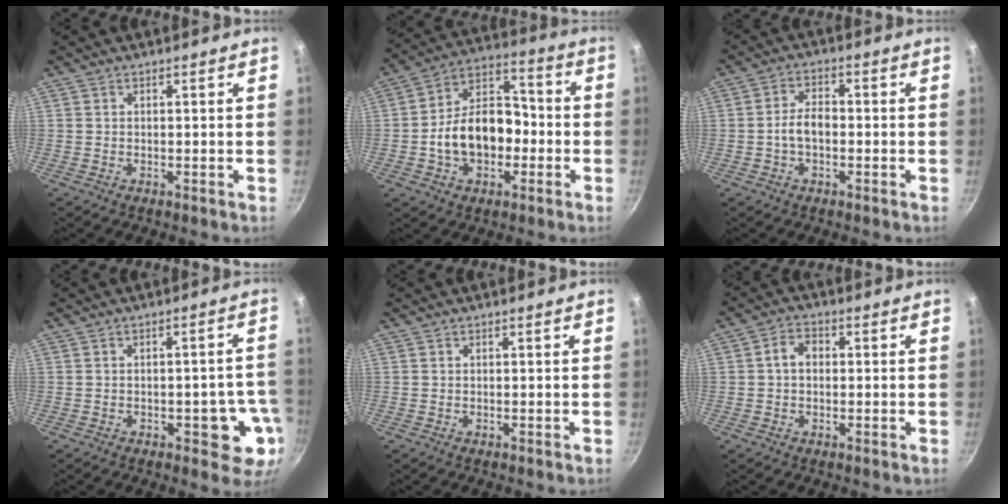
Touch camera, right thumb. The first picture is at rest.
{"total": 15.4, "force": [-3.0, 10.7, 10.7], "torque": [-0.141, 0.050, -0.059]}
{"total": 4.8, "force": [-1.0, 2.9, 3.8], "torque": [-0.060, 0.024, -0.022]}
{"total": 8.0, "force": [-2.6, 3.9, 6.5], "torque": [-0.034, 0.018, -0.028]}
{"total": 0.0}
{"total": 4.0, "force": [0.2, 3.0, 2.6], "torque": [-0.030, 0.014, -0.004]}